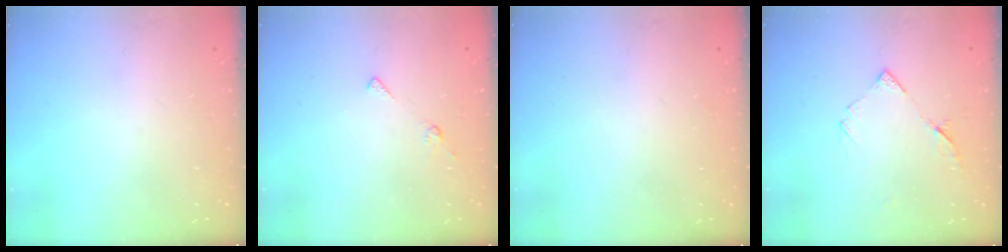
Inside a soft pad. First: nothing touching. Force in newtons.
{"total": 5.4, "press": 5.3, "slide": 0.7}
{"total": 2.1, "press": 2.1, "slide": 0.2}
{"total": 6.5, "press": 6.4, "slide": 0.9}